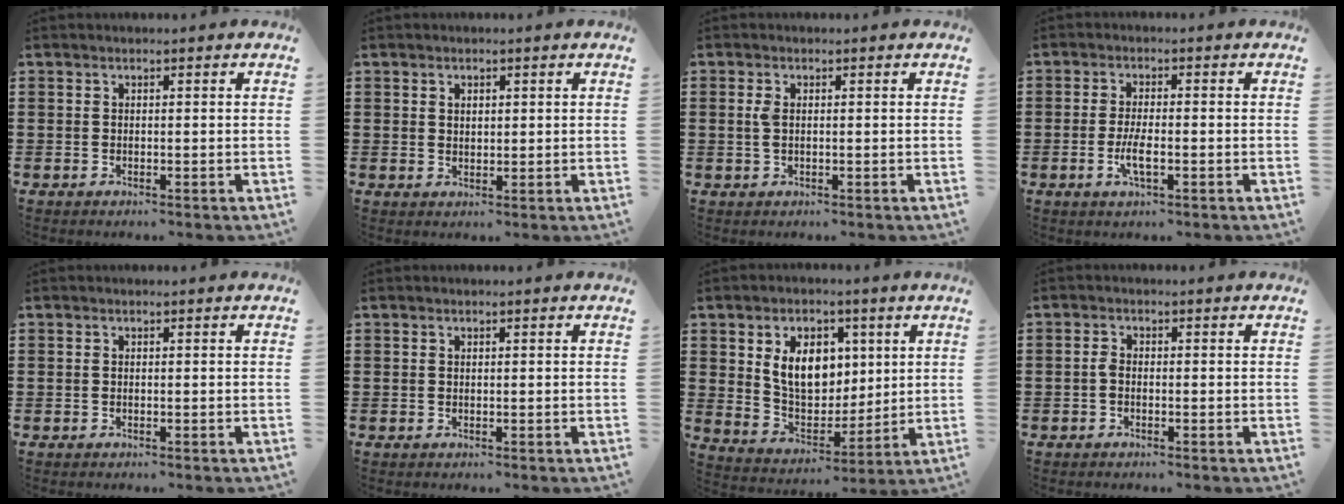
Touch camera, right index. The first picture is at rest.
{"total": 1.3, "force": [0.8, 0.8, 0.6], "torque": [-0.012, 0.004, 0.016]}
{"total": 1.9, "force": [0.3, 0.8, 1.6], "torque": [-0.042, 0.002, 0.001]}
{"total": 3.8, "force": [-1.2, 0.9, 3.5], "torque": [-0.072, -0.006, -0.027]}
{"total": 0.0}
{"total": 0.0}
{"total": 9.5, "force": [2.7, 6.6, 6.2], "torque": [-0.128, 0.009, 0.047]}
{"total": 1.5, "force": [-0.4, 0.7, 1.2], "torque": [-0.032, -0.001, -0.011]}